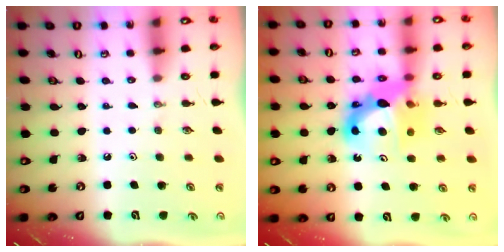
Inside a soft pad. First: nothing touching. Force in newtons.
{"total": 13.4, "press": 13.3, "slide": 1.4}